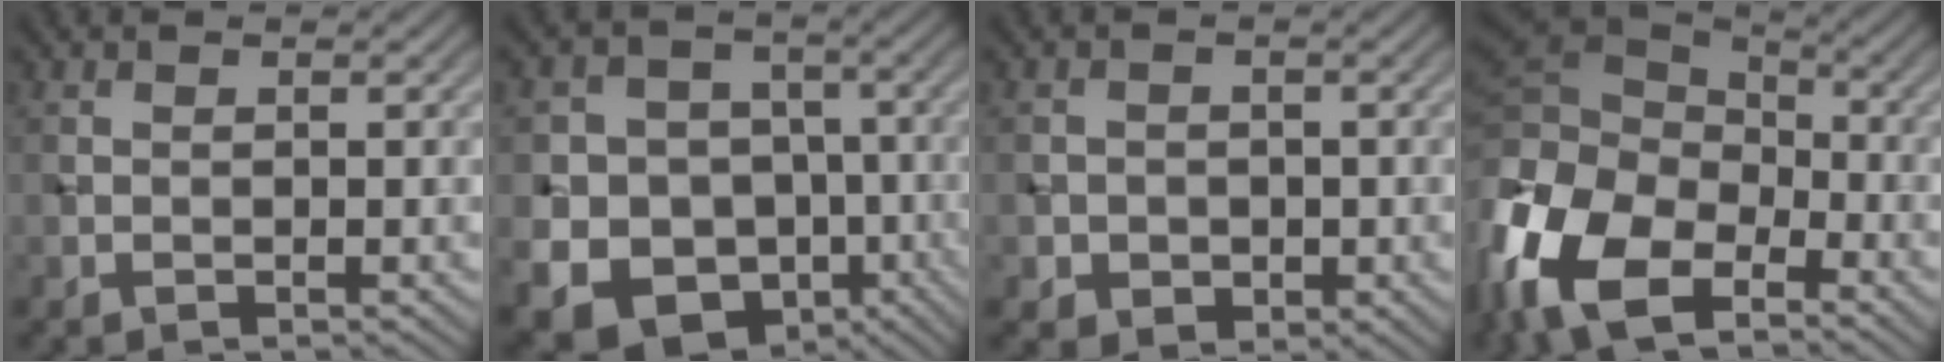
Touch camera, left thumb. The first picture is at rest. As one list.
[{"total": 16.1, "force": [-5.4, 14.3, 5.2], "torque": [-0.142, -0.037, -0.091]}, {"total": 3.0, "force": [-0.7, 2.7, 1.1], "torque": [-0.022, -0.008, -0.011]}, {"total": 16.1, "force": [-6.3, 9.9, 11.0], "torque": [-0.292, -0.023, -0.116]}]